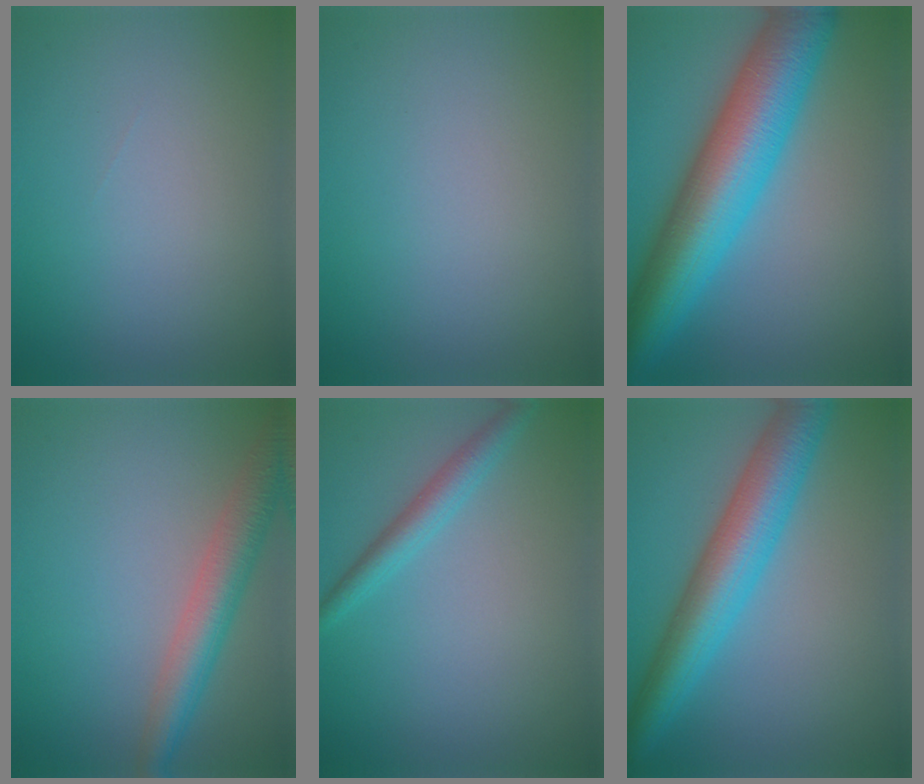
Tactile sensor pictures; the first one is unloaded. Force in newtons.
{"total": 0.0}
{"total": 12.1, "press": 12.1, "slide": 0.2}
{"total": 5.4, "press": 5.4, "slide": 0.4}
{"total": 2.4, "press": 2.4, "slide": 0.1}
{"total": 7.7, "press": 7.7, "slide": 0.2}